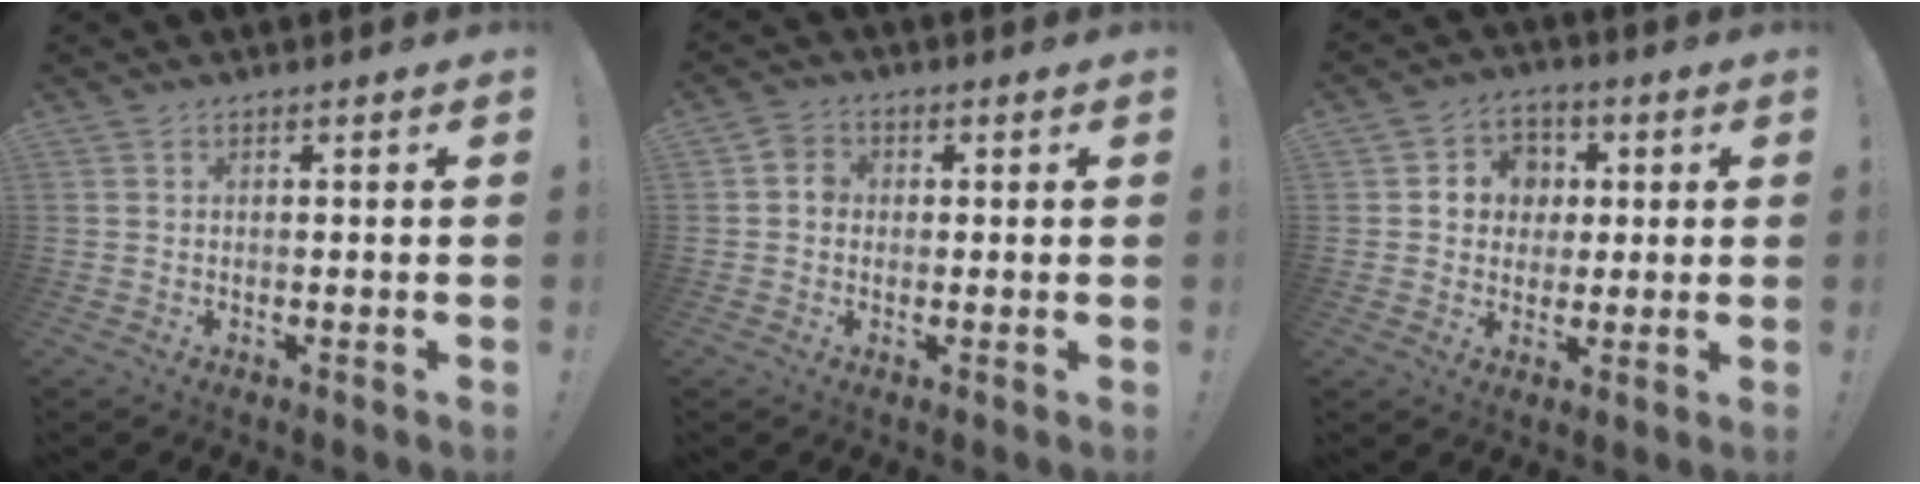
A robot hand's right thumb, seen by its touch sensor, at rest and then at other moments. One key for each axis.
{"total": 4.0, "fx": -0.2, "fy": 3.6, "fz": 1.7, "tx": -0.026, "ty": 0.011, "tz": -0.004}
{"total": 7.7, "fx": 0.3, "fy": 7.5, "fz": 1.7, "tx": -0.018, "ty": 0.001, "tz": 0.009}